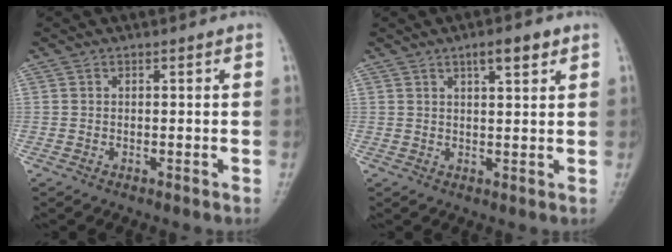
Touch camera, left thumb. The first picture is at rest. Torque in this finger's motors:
{"motor_torque": [2.98, 2.03, 0.38, -0.22, 0.15]}